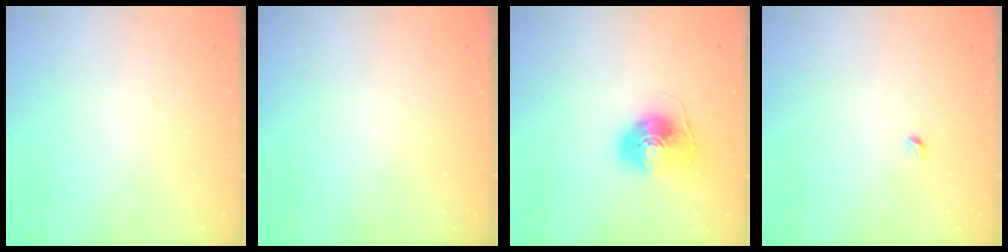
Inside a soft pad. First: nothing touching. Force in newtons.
{"total": 0.0}
{"total": 8.8, "press": 8.7, "slide": 1.0}
{"total": 2.9, "press": 2.9, "slide": 0.4}